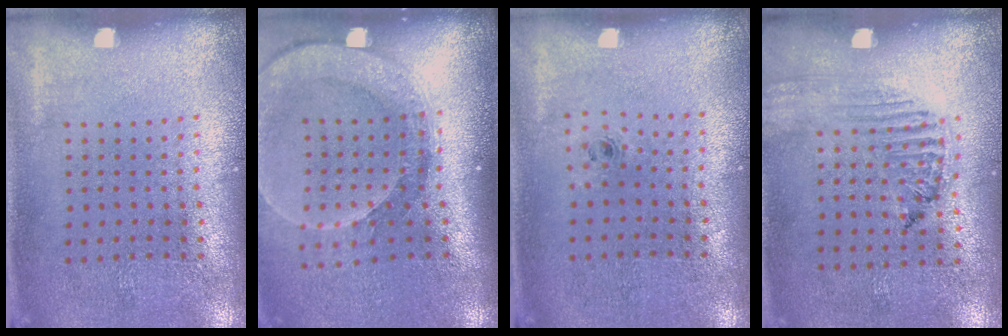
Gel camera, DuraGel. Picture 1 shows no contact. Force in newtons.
{"total": 2.6, "press": 2.0, "slide": 1.7}
{"total": 0.7, "press": 0.3, "slide": 0.6}
{"total": 1.3, "press": 1.3, "slide": 0.2}